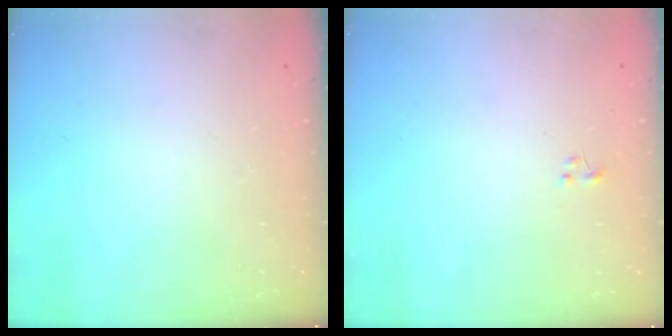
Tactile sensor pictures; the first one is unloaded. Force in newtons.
{"total": 0.0}